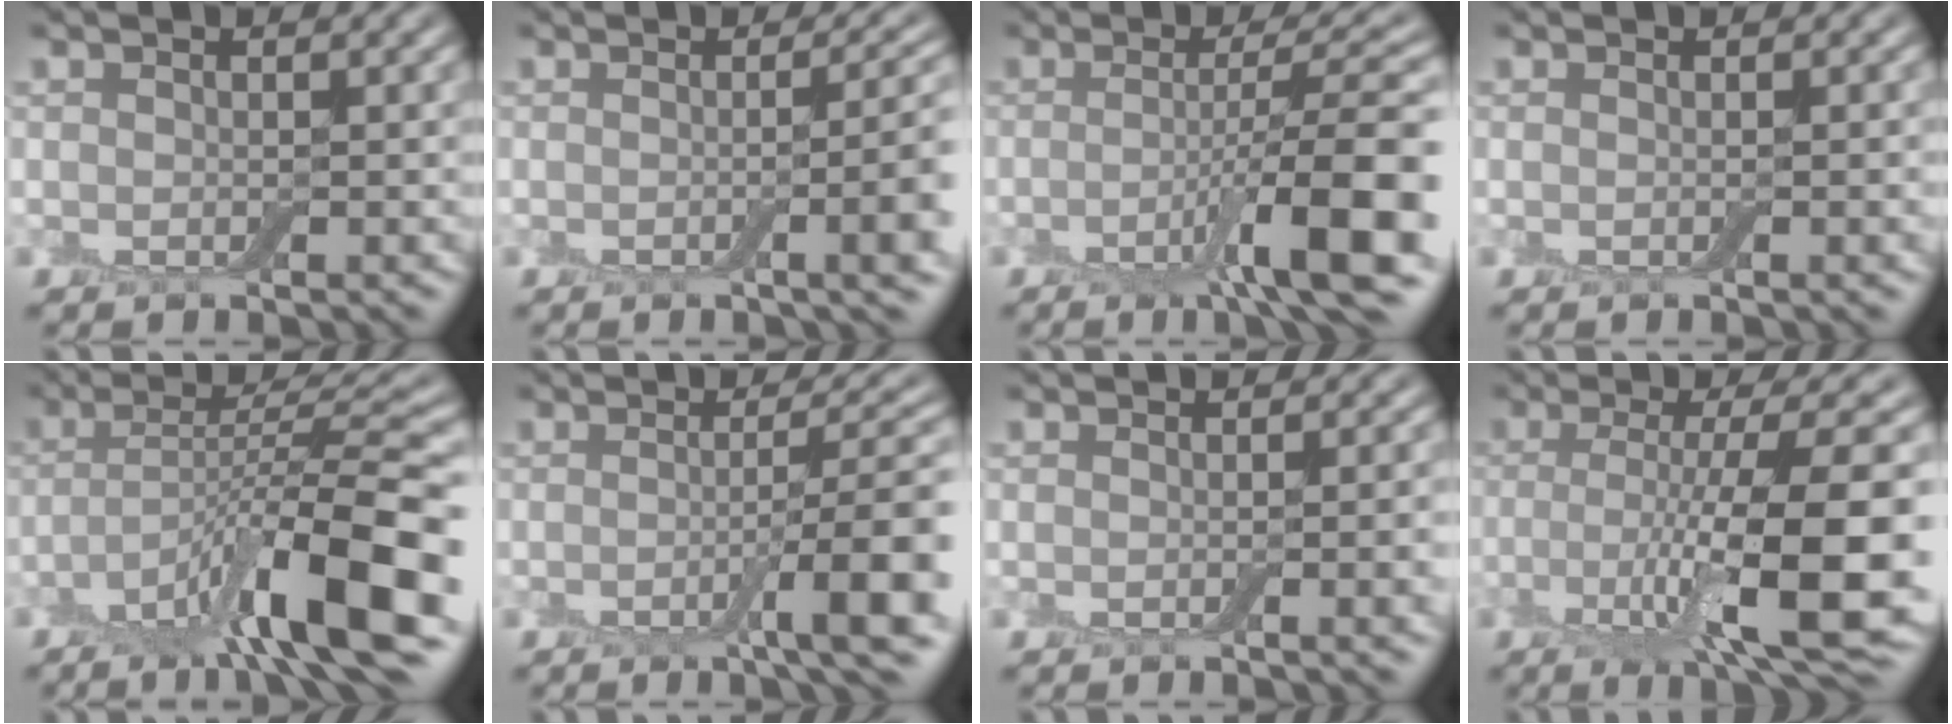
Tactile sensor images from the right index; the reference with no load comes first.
{"total": 5.1, "force": [-0.4, 1.4, 4.9], "torque": [-0.055, 0.003, -0.006]}
{"total": 9.0, "force": [-2.6, 1.3, 8.5], "torque": [-0.120, 0.004, -0.050]}
{"total": 1.5, "force": [-0.1, 0.4, 1.5], "torque": [-0.015, 0.001, -0.004]}
{"total": 11.9, "force": [-5.3, 2.3, 10.4], "torque": [-0.155, 0.011, -0.091]}
{"total": 6.6, "force": [-1.4, 1.2, 6.4], "torque": [-0.086, 0.002, -0.024]}
{"total": 3.2, "force": [-0.3, 1.0, 3.0], "torque": [-0.020, 0.005, -0.005]}
{"total": 11.1, "force": [-2.7, 2.5, 10.5], "torque": [-0.161, -0.011, -0.043]}